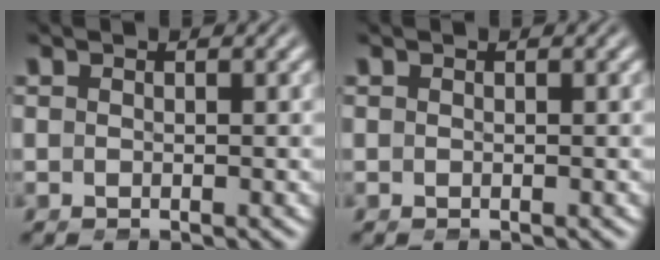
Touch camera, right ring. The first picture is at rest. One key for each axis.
{"total": 0.0}